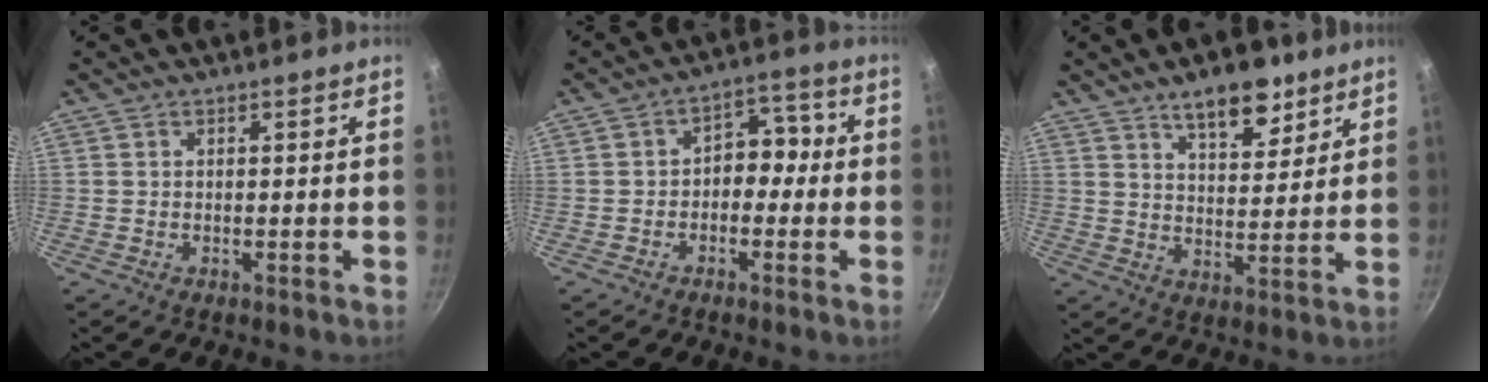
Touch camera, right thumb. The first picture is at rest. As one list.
[{"total": 6.2, "force": [-0.7, 4.6, 4.2], "torque": [-0.007, 0.029, -0.025]}, {"total": 10.2, "force": [6.7, 4.5, 6.1], "torque": [-0.058, -0.039, 0.104]}]